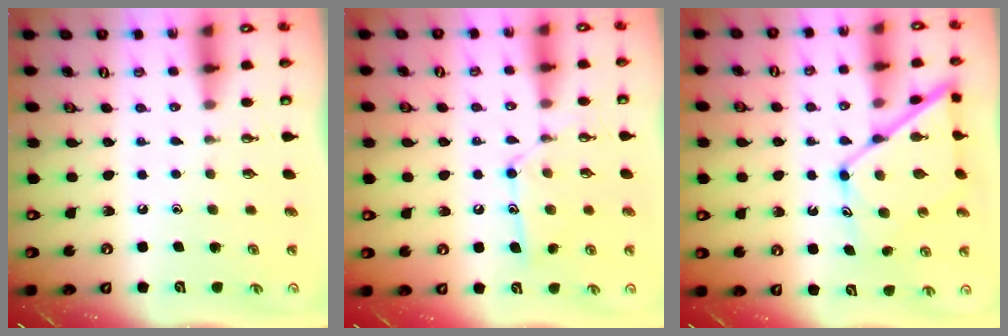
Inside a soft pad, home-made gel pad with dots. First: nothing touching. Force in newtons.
{"total": 12.4, "press": 12.4, "slide": 0.9}
{"total": 13.9, "press": 13.9, "slide": 1.0}